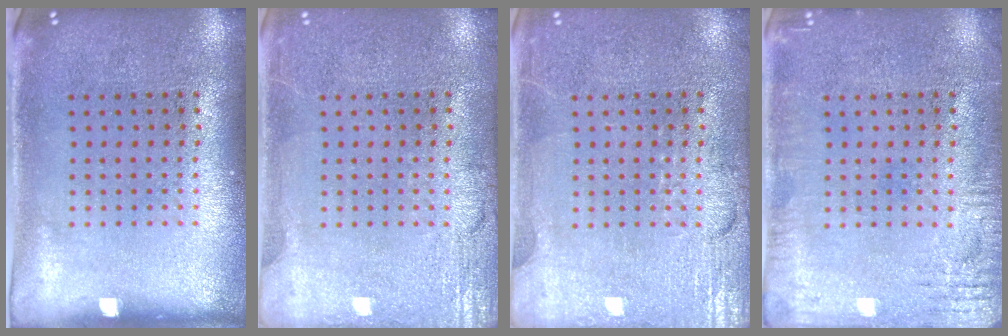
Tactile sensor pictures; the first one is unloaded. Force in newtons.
{"total": 2.7, "press": 2.7, "slide": 0.3}
{"total": 4.0, "press": 4.0, "slide": 0.5}
{"total": 2.7, "press": 2.7, "slide": 0.2}